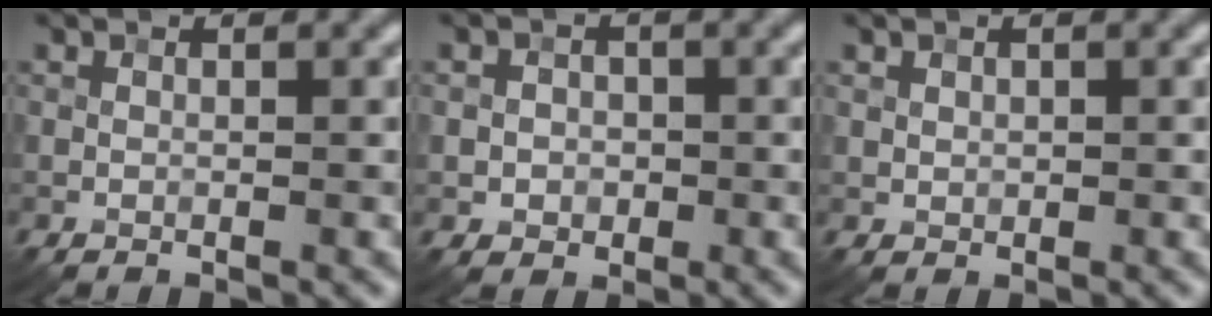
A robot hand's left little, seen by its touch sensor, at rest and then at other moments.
{"total": 1.9, "force": [-0.4, 1.7, 0.7], "torque": [0.004, -0.003, -0.010]}
{"total": 0.7, "force": [0.3, 0.6, 0.2], "torque": [-0.001, -0.005, 0.008]}